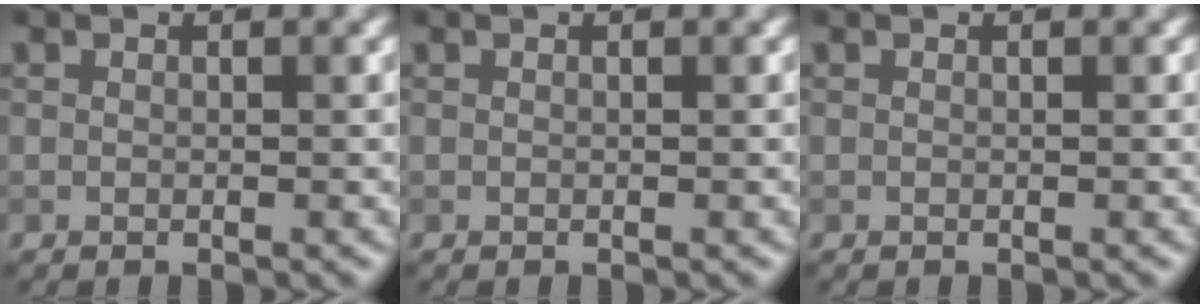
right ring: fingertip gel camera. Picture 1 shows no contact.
{"total": 0.0}
{"total": 0.0}